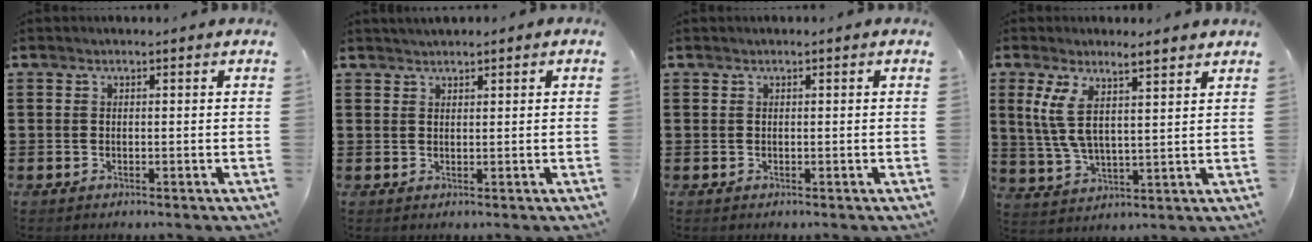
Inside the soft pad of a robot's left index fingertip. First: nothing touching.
{"total": 1.1, "force": [1.0, 0.4, 0.1], "torque": [-0.004, 0.003, 0.018]}
{"total": 0.0}
{"total": 7.0, "force": [4.3, 1.5, 5.3], "torque": [-0.126, -0.010, 0.072]}